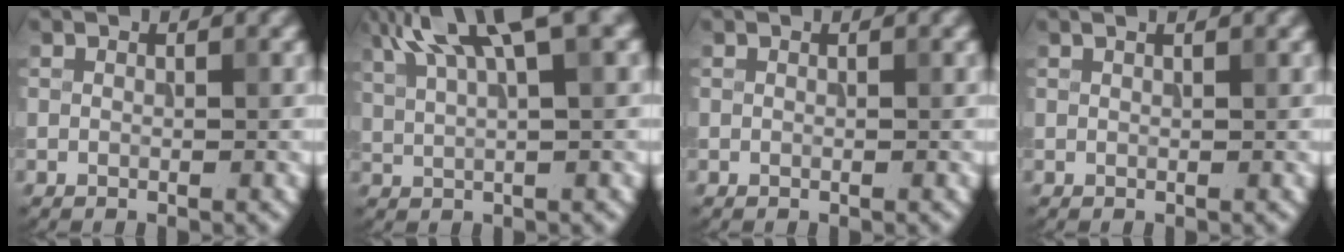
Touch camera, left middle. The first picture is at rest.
{"total": 8.9, "force": [4.9, 2.3, 7.0], "torque": [-0.119, 0.024, 0.085]}
{"total": 0.0}
{"total": 1.2, "force": [0.8, 0.4, 0.7], "torque": [-0.005, -0.002, 0.005]}